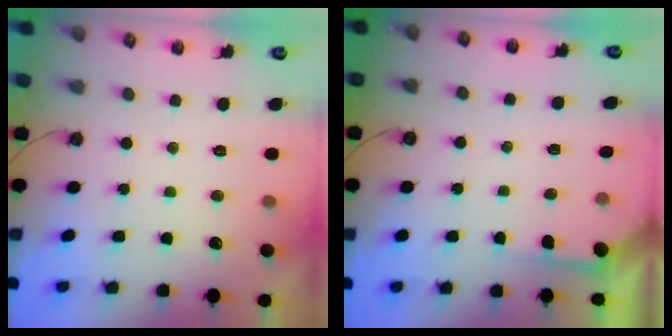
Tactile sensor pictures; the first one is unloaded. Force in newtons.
{"total": 2.9, "press": 2.8, "slide": 0.4}